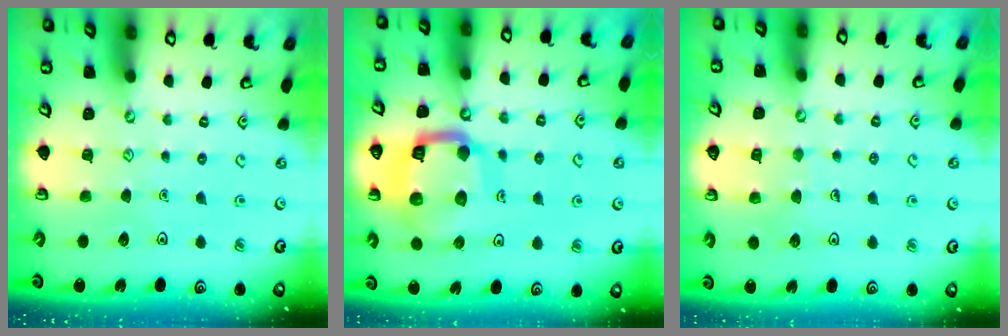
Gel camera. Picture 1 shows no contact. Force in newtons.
{"total": 17.0, "press": 16.9, "slide": 1.9}
{"total": 4.5, "press": 4.5, "slide": 0.3}